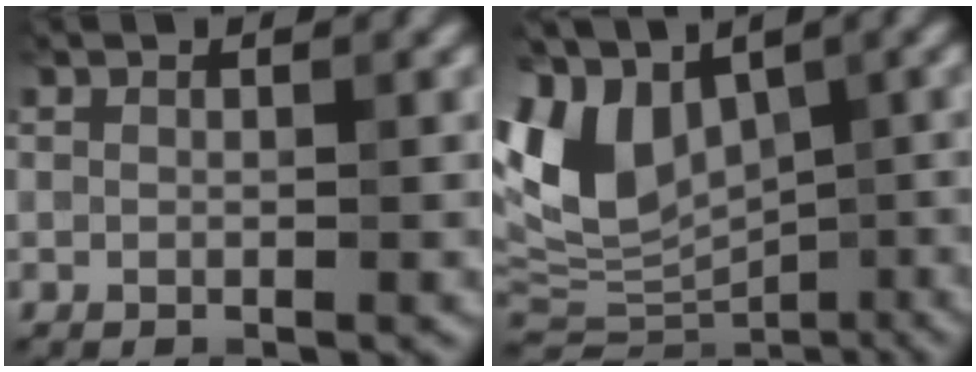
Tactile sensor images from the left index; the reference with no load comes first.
{"total": 10.3, "force": [1.5, 7.1, 7.4], "torque": [-0.159, 0.000, 0.028]}